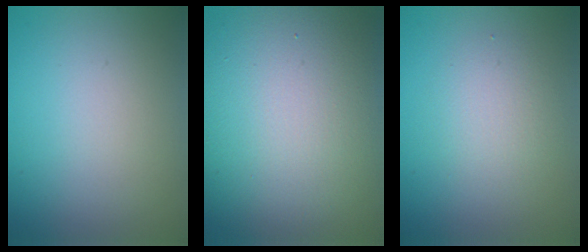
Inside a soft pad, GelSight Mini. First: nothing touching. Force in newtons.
{"total": 16.1, "press": 16.1, "slide": 0.6}
{"total": 2.3, "press": 2.3, "slide": 0.2}